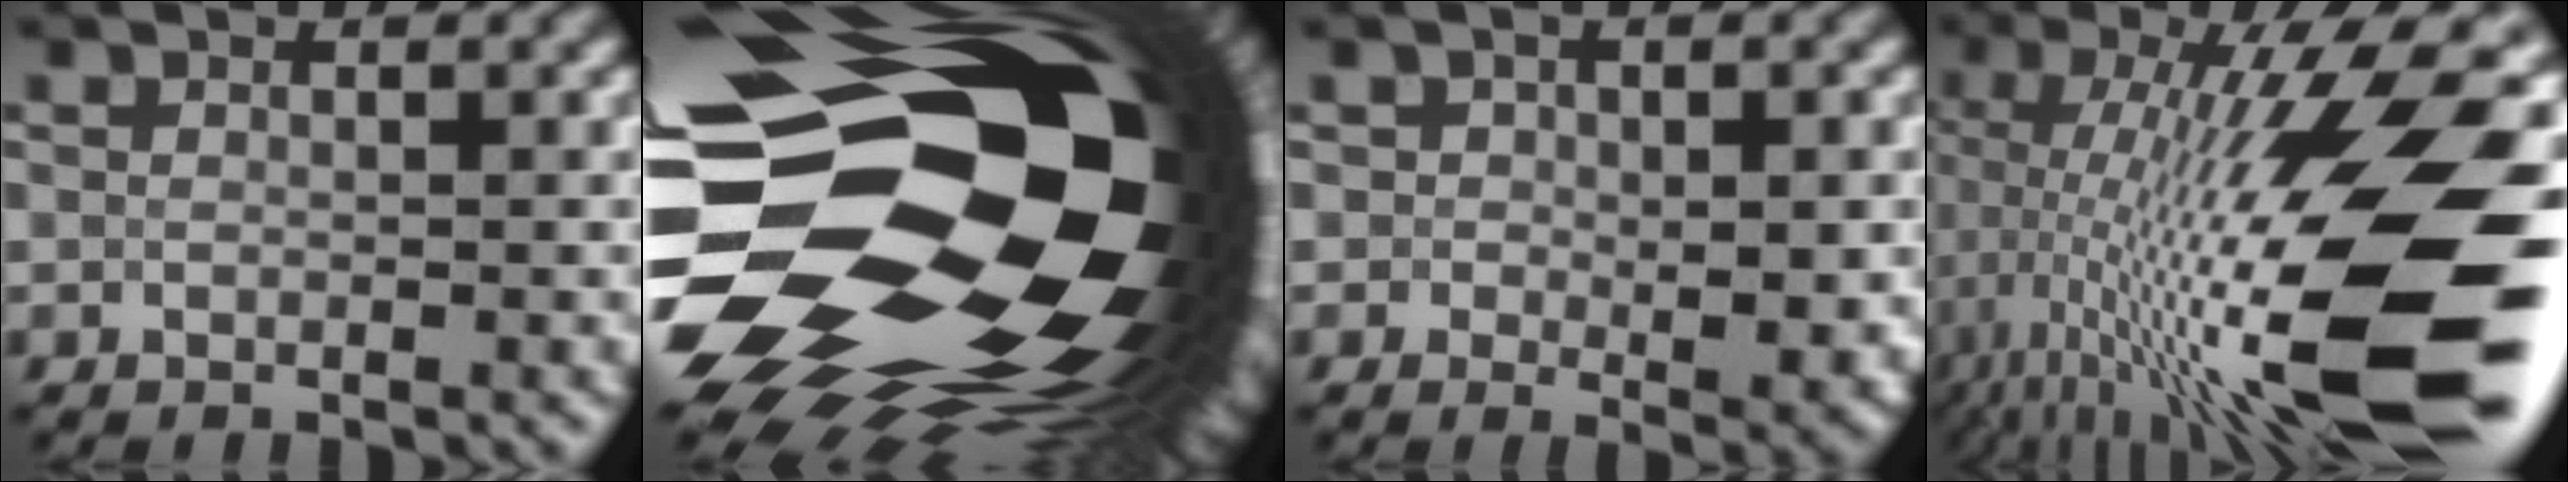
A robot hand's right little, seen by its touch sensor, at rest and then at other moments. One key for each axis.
{"total": 22.1, "fx": -2.3, "fy": 13.7, "fz": 17.2, "tx": -0.317, "ty": -0.061, "tz": -0.040}
{"total": 3.4, "fx": -0.5, "fy": 1.9, "fz": 2.7, "tx": -0.035, "ty": -0.004, "tz": 0.000}
{"total": 19.2, "fx": -2.7, "fy": 4.7, "fz": 18.4, "tx": -0.309, "ty": 0.024, "tz": -0.048}